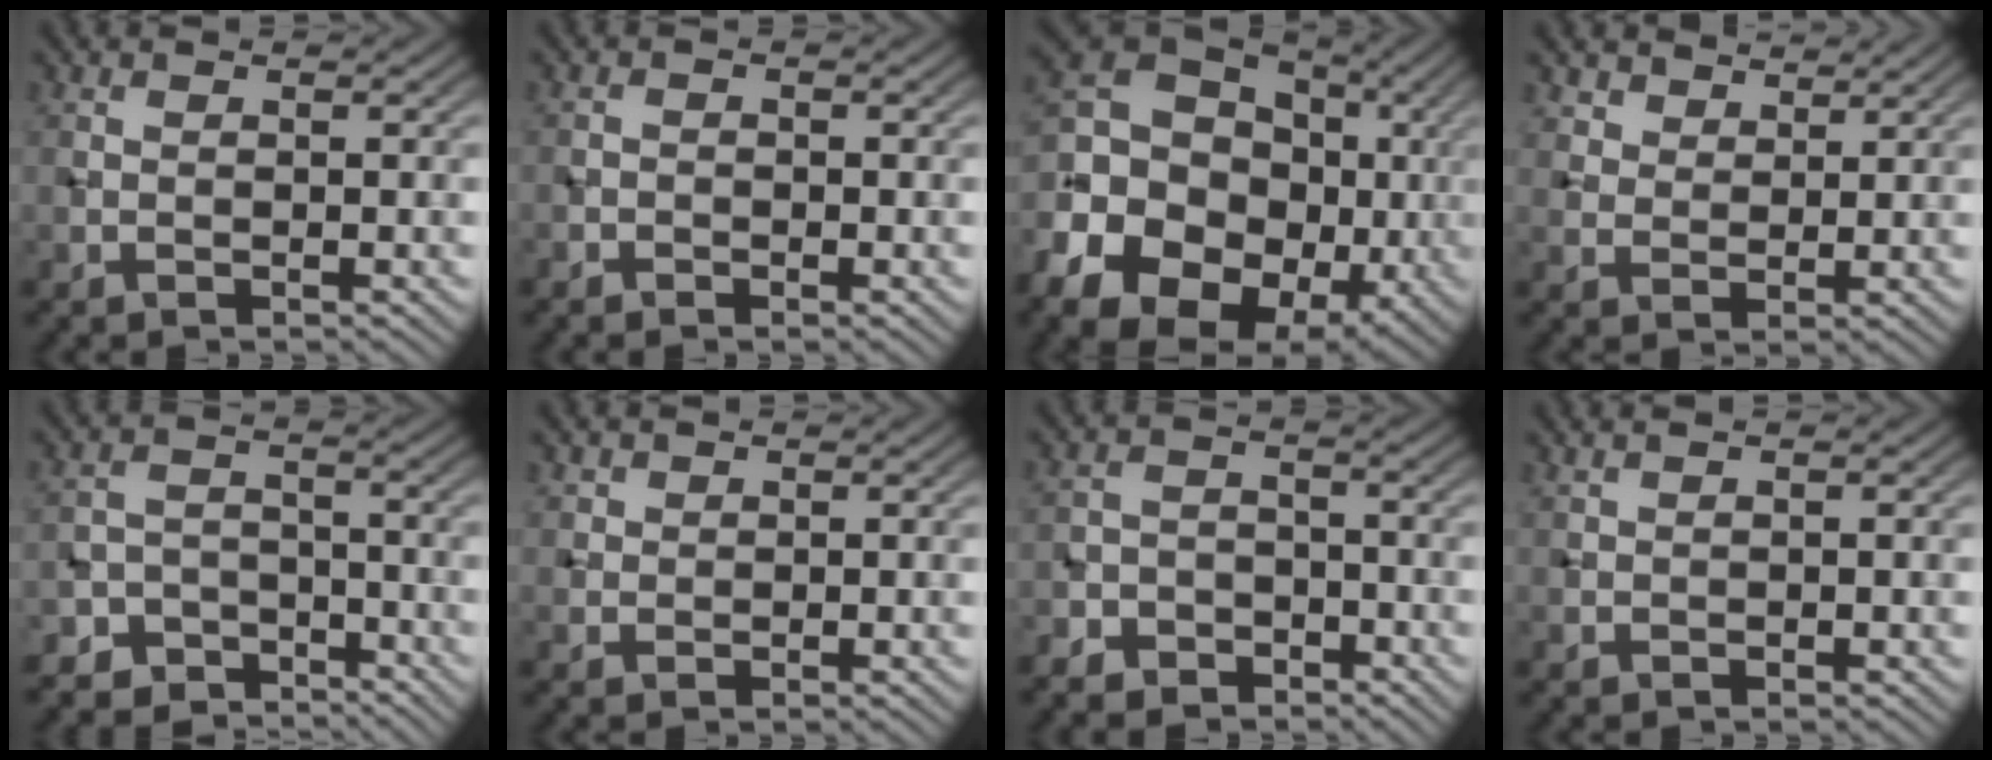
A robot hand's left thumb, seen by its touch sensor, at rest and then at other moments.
{"total": 1.0, "force": [-0.7, 0.6, 0.4], "torque": [-0.005, -0.001, -0.013]}
{"total": 20.0, "force": [-5.0, 15.3, 11.9], "torque": [-0.254, -0.013, -0.092]}
{"total": 4.0, "force": [3.3, 2.0, 1.2], "torque": [-0.034, -0.010, 0.079]}
{"total": 6.0, "force": [-5.3, 2.9, 0.6], "torque": [-0.013, -0.002, -0.095]}
{"total": 1.8, "force": [1.0, 1.5, 0.3], "torque": [-0.007, -0.003, 0.018]}
{"total": 5.5, "force": [-4.3, 3.1, 1.1], "torque": [-0.012, -0.002, -0.079]}
{"total": 0.8, "force": [0.7, 0.1, 0.2], "torque": [-0.011, 0.004, 0.020]}